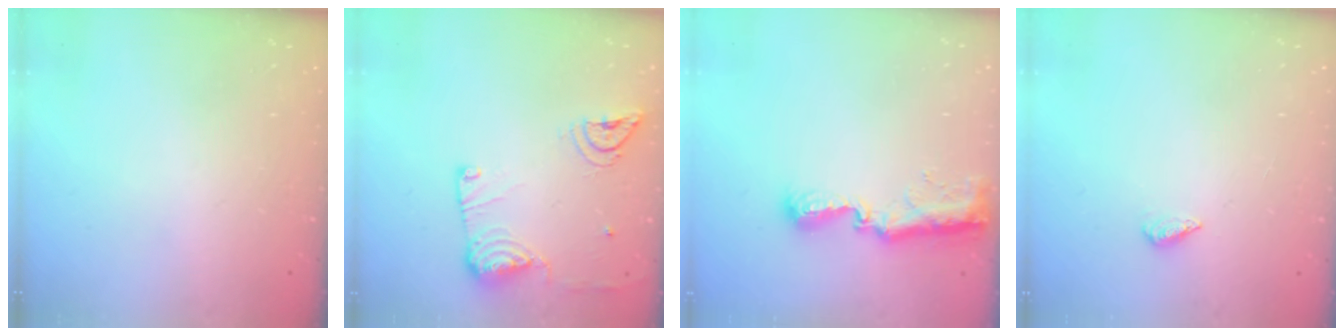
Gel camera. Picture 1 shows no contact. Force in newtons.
{"total": 12.8, "press": 12.7, "slide": 1.6}
{"total": 8.6, "press": 8.6, "slide": 0.5}
{"total": 2.3, "press": 2.2, "slide": 0.8}